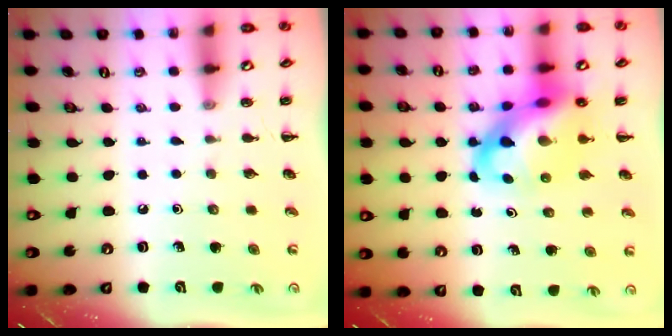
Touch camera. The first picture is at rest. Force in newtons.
{"total": 14.8, "press": 14.2, "slide": 4.1}